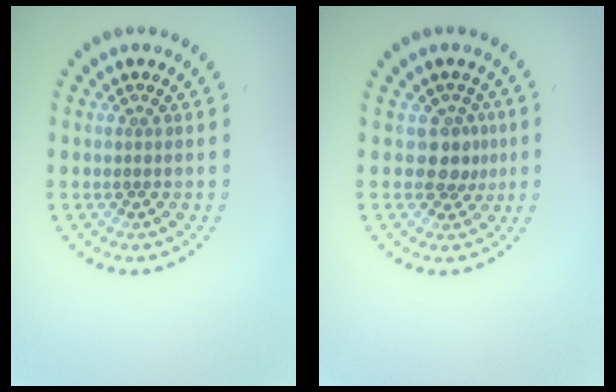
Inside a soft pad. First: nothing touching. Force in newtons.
{"total": 2.4, "press": 1.9, "slide": 1.5}